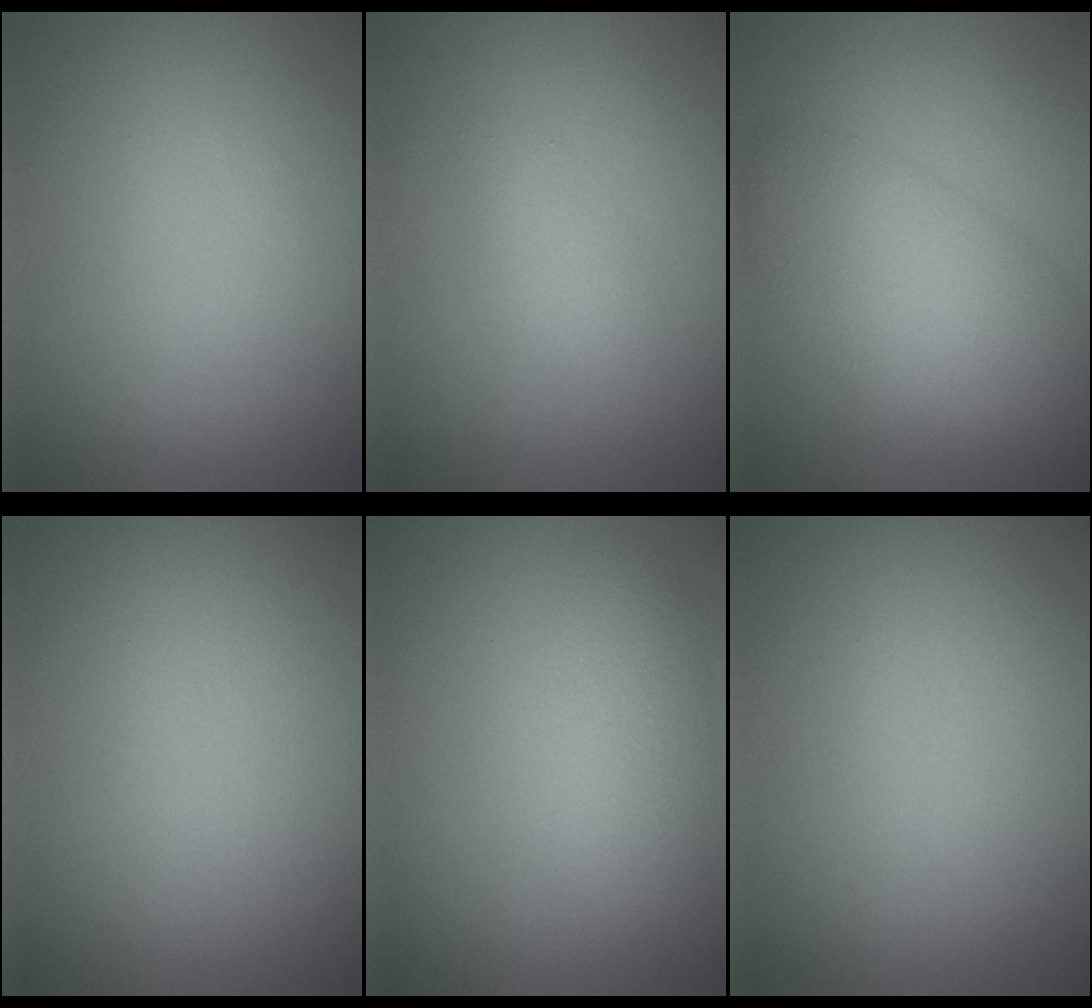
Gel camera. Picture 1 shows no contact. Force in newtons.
{"total": 1.3, "press": 1.3, "slide": 0.1}
{"total": 7.4, "press": 7.4, "slide": 0.5}
{"total": 0.0}
{"total": 3.1, "press": 3.1, "slide": 0.1}
{"total": 0.0}